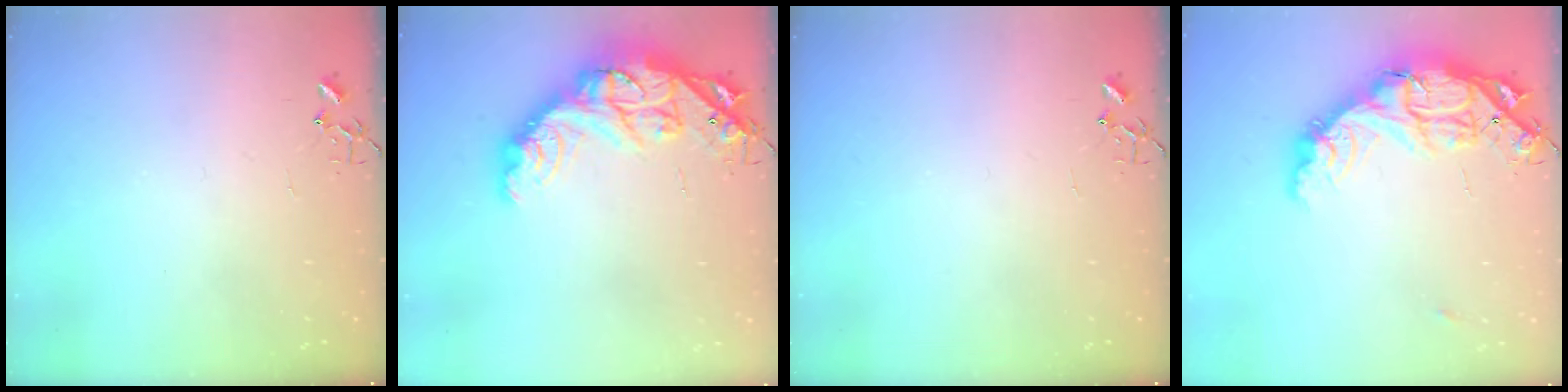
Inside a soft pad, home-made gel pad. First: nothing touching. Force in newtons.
{"total": 22.0, "press": 21.9, "slide": 1.6}
{"total": 0.0}
{"total": 19.6, "press": 19.6, "slide": 1.7}